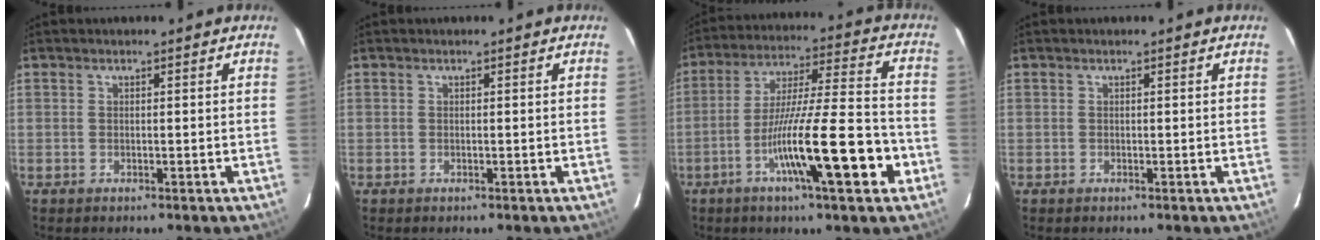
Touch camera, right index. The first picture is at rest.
{"total": 0.0}
{"total": 16.9, "force": [-6.4, 1.0, 15.6], "torque": [-0.264, -0.007, -0.107]}
{"total": 0.0}